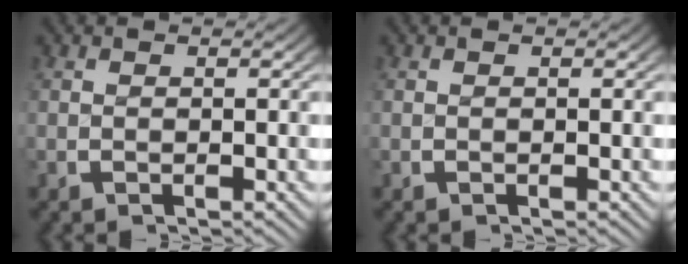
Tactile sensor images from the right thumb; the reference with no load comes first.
{"total": 0.0}